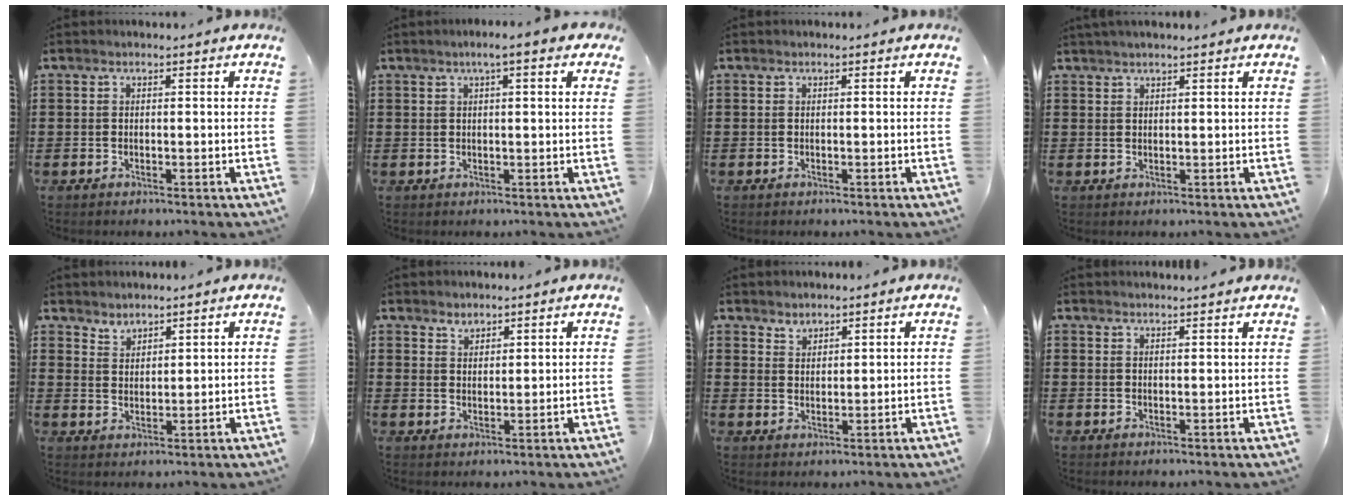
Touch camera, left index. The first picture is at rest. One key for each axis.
{"total": 3.0, "fx": 1.5, "fy": 0.2, "fz": 2.6, "tx": -0.054, "ty": 0.002, "tz": 0.026}
{"total": 0.0}
{"total": 1.2, "fx": 1.2, "fy": 0.1, "fz": 0.4, "tx": -0.009, "ty": 0.001, "tz": 0.022}
{"total": 2.5, "fx": 2.3, "fy": 0.7, "fz": -0.4, "tx": 0.001, "ty": -0.003, "tz": 0.045}
{"total": 2.0, "fx": 1.7, "fy": 1.0, "fz": -0.2, "tx": -0.002, "ty": 0.003, "tz": 0.033}
{"total": 2.1, "fx": 1.9, "fy": 0.8, "fz": -0.3, "tx": 0.001, "ty": 0.001, "tz": 0.038}
{"total": 1.5, "fx": 1.5, "fy": -0.3, "fz": 0.0, "tx": -0.004, "ty": -0.001, "tz": 0.029}